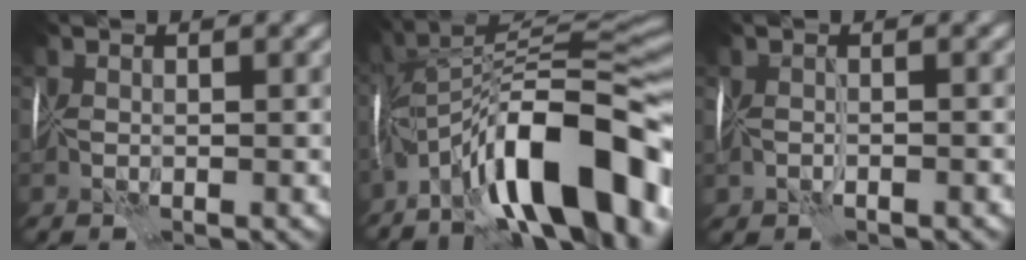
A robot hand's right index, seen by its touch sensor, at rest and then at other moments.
{"total": 14.6, "force": [-8.0, 3.3, 11.7], "torque": [-0.173, 0.032, -0.143]}
{"total": 1.0, "force": [-0.7, -0.6, -0.3], "torque": [0.007, -0.008, -0.012]}